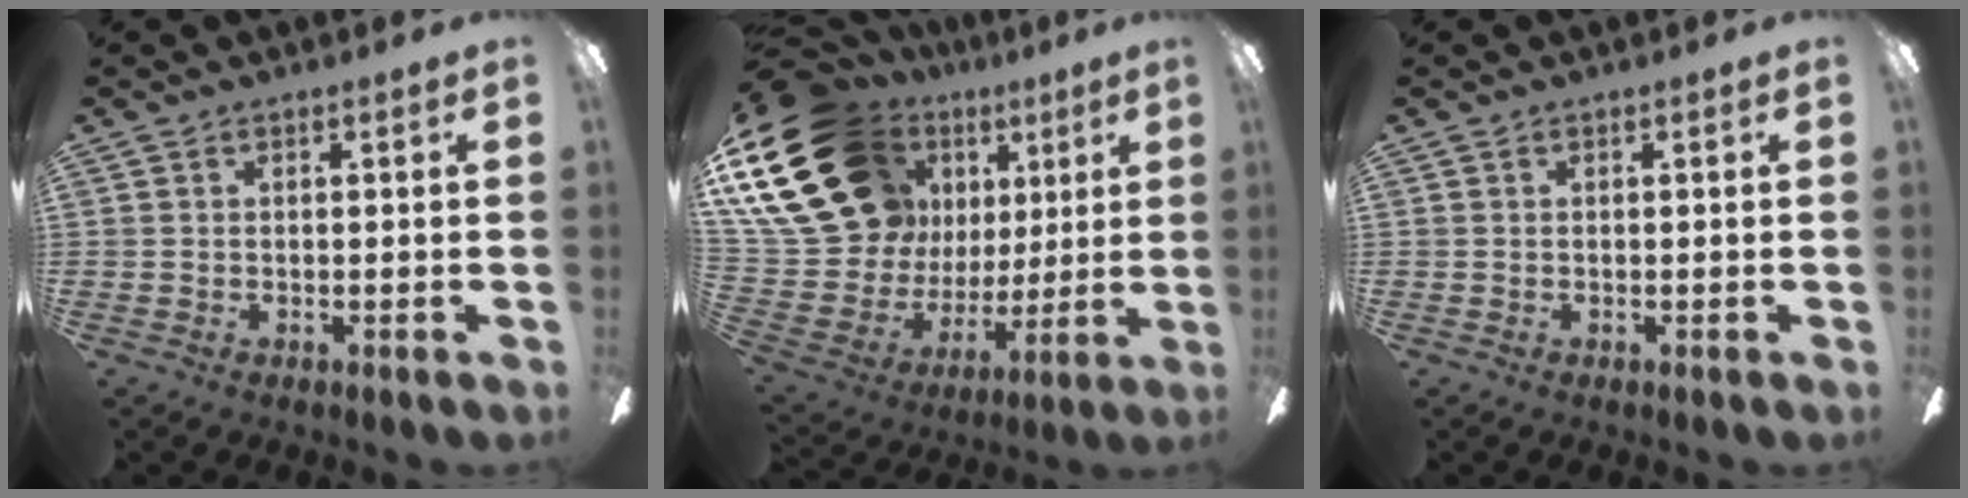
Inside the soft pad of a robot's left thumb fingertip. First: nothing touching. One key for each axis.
{"total": 25.5, "fx": 12.5, "fy": 18.0, "fz": 13.1, "tx": -0.262, "ty": -0.071, "tz": 0.258}
{"total": 0.0}